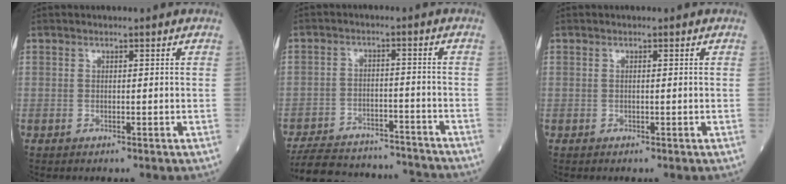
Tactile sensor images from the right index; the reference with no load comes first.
{"total": 17.2, "force": [-16.2, 3.9, 4.3], "torque": [-0.092, 0.008, -0.226]}
{"total": 0.0}